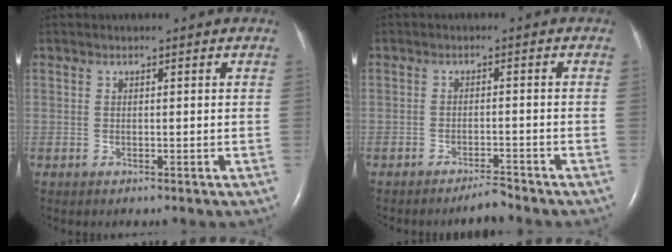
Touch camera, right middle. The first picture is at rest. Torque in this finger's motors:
{"motor_torque": [0.10, -0.10, 0.01, 0.02]}